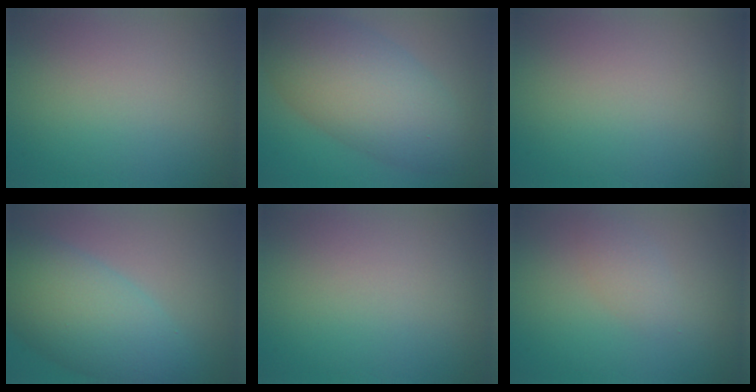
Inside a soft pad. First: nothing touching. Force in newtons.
{"total": 8.3, "press": 8.2, "slide": 0.3}
{"total": 0.0}
{"total": 7.6, "press": 7.6, "slide": 0.3}
{"total": 0.0}
{"total": 1.4, "press": 1.4, "slide": 0.1}